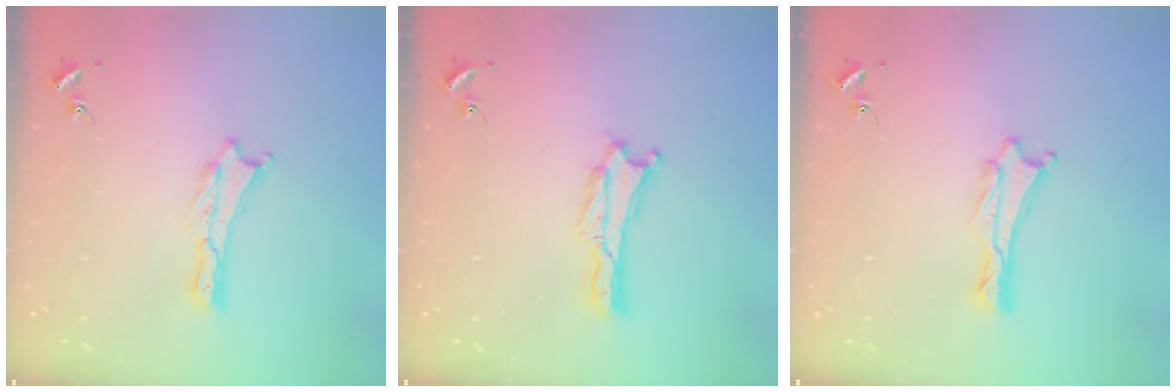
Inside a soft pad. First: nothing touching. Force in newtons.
{"total": 0.0}
{"total": 0.6, "press": 0.5, "slide": 0.1}